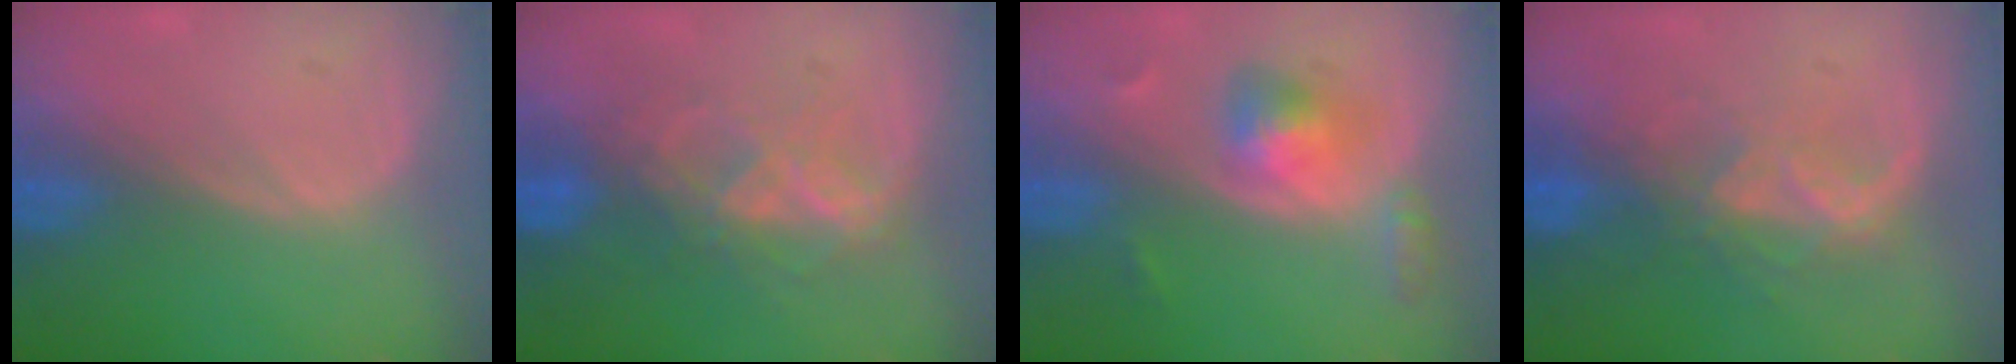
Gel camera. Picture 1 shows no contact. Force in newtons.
{"total": 6.5, "press": 6.4, "slide": 1.0}
{"total": 5.1, "press": 5.1, "slide": 0.9}
{"total": 6.6, "press": 5.9, "slide": 2.8}